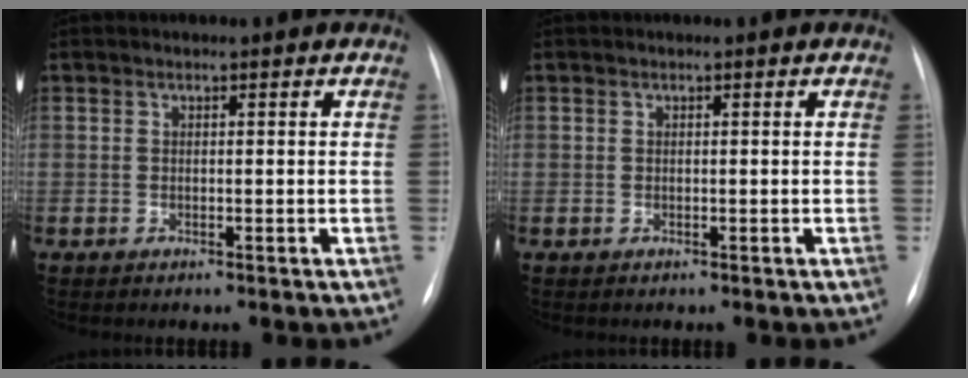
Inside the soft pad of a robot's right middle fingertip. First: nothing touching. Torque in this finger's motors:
{"motor_torque": [-1.64, 0.48, -0.22, -0.08]}